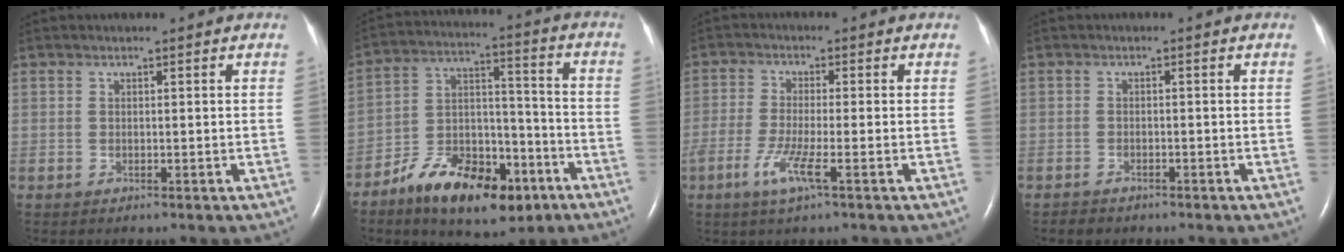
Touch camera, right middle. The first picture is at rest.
{"total": 16.6, "force": [-10.1, 7.3, 11.1], "torque": [-0.186, 0.018, -0.161]}
{"total": 5.4, "force": [-2.5, 0.3, 4.7], "torque": [-0.103, -0.011, -0.053]}
{"total": 1.7, "force": [-1.4, 0.9, 0.3], "torque": [-0.014, 0.000, -0.021]}